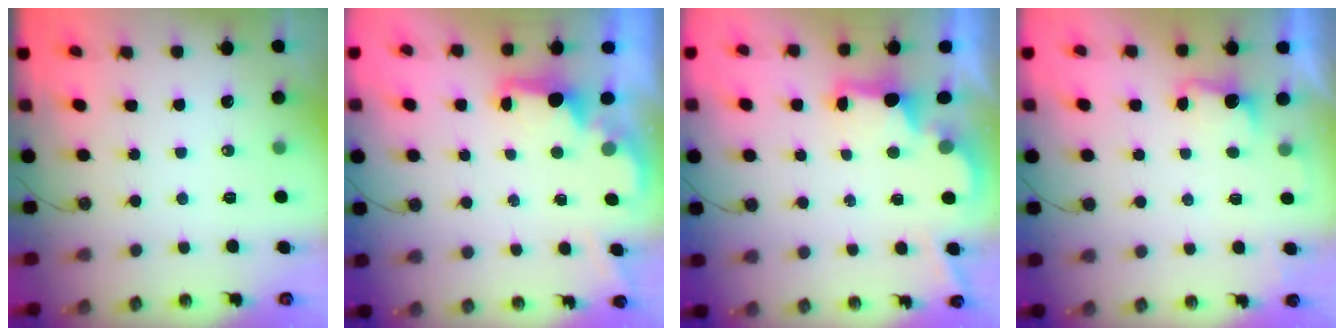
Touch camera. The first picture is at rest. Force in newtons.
{"total": 1.9, "press": 1.7, "slide": 0.7}
{"total": 2.5, "press": 2.4, "slide": 0.7}
{"total": 2.5, "press": 2.3, "slide": 0.9}